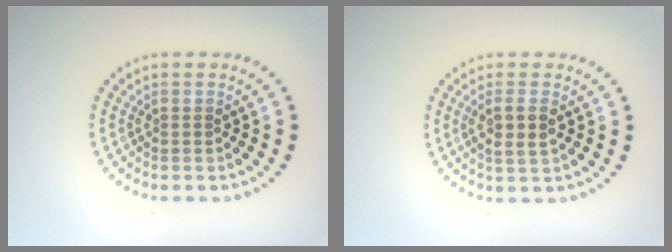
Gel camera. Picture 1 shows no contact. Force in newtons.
{"total": 2.3, "press": 2.2, "slide": 0.7}